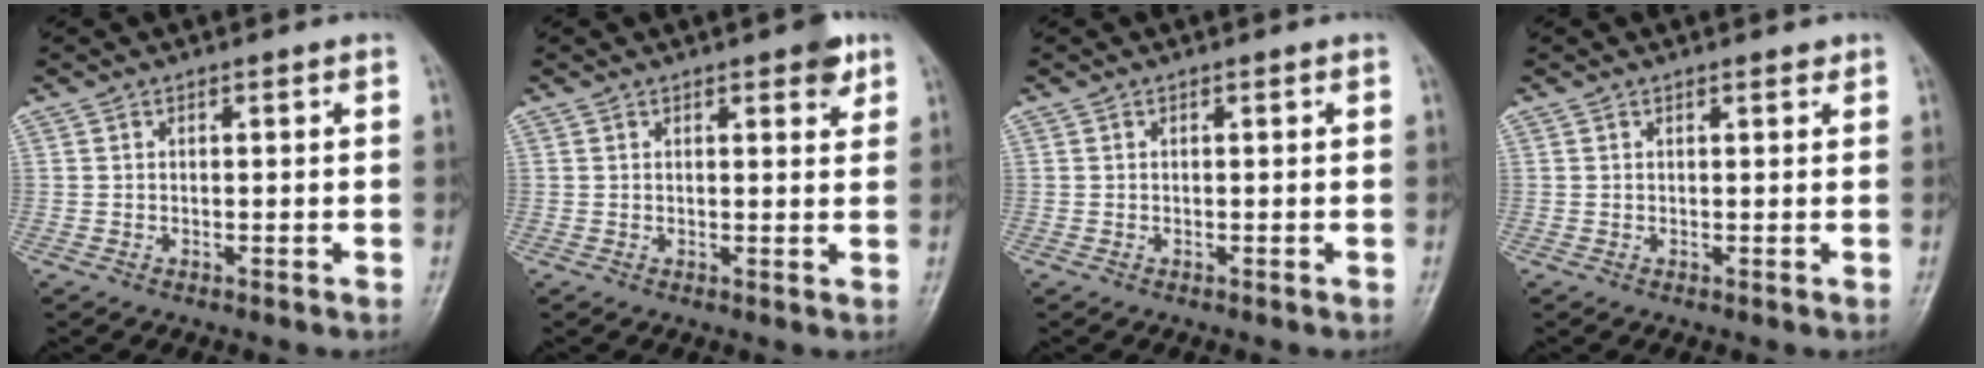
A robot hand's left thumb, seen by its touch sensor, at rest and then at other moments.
{"total": 3.8, "force": [2.2, 1.5, 2.7], "torque": [-0.022, -0.008, 0.023]}
{"total": 0.0}
{"total": 1.0, "force": [0.7, 0.4, 0.5], "torque": [-0.005, -0.004, 0.008]}